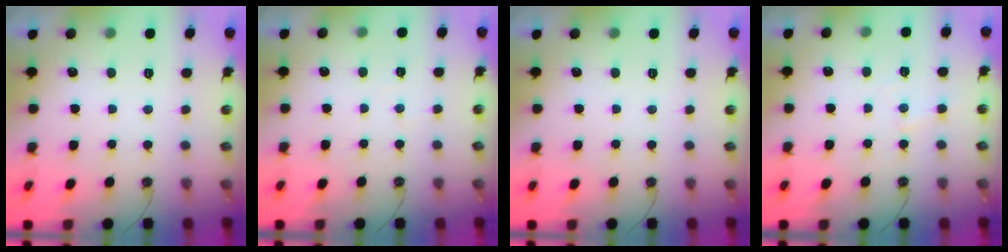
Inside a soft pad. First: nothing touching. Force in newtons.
{"total": 2.2, "press": 2.2, "slide": 0.4}
{"total": 0.0}
{"total": 3.6, "press": 3.5, "slide": 0.6}